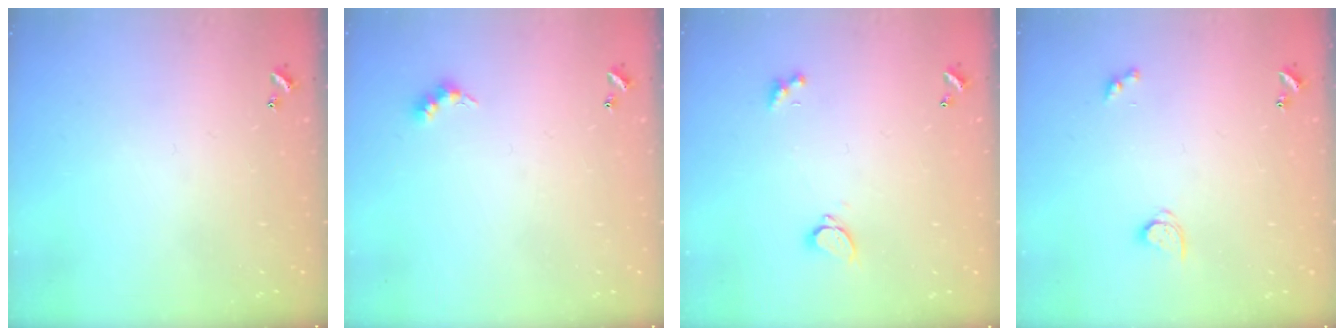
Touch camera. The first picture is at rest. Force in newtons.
{"total": 3.9, "press": 3.8, "slide": 0.6}
{"total": 2.2, "press": 2.0, "slide": 0.9}
{"total": 2.8, "press": 2.8, "slide": 0.3}